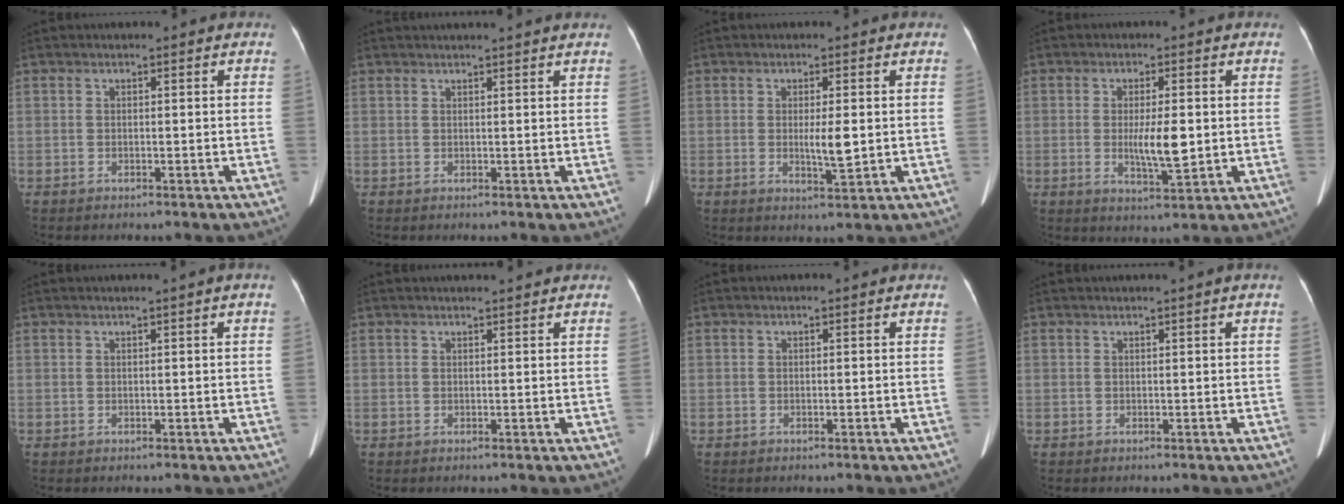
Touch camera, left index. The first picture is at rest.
{"total": 5.5, "force": [5.2, -0.6, 1.9], "torque": [-0.019, 0.024, 0.056]}
{"total": 3.8, "force": [0.0, 0.7, 3.7], "torque": [-0.065, -0.007, 0.002]}
{"total": 5.9, "force": [-0.2, 1.3, 5.8], "torque": [-0.103, -0.010, -0.001]}
{"total": 0.7, "force": [0.1, -0.3, 0.6], "torque": [-0.015, -0.008, 0.008]}
{"total": 2.6, "force": [2.5, 0.0, 0.7], "torque": [-0.012, 0.014, 0.031]}
{"total": 0.0}
{"total": 0.7, "force": [0.3, -0.4, 0.6], "torque": [-0.015, -0.009, 0.014]}